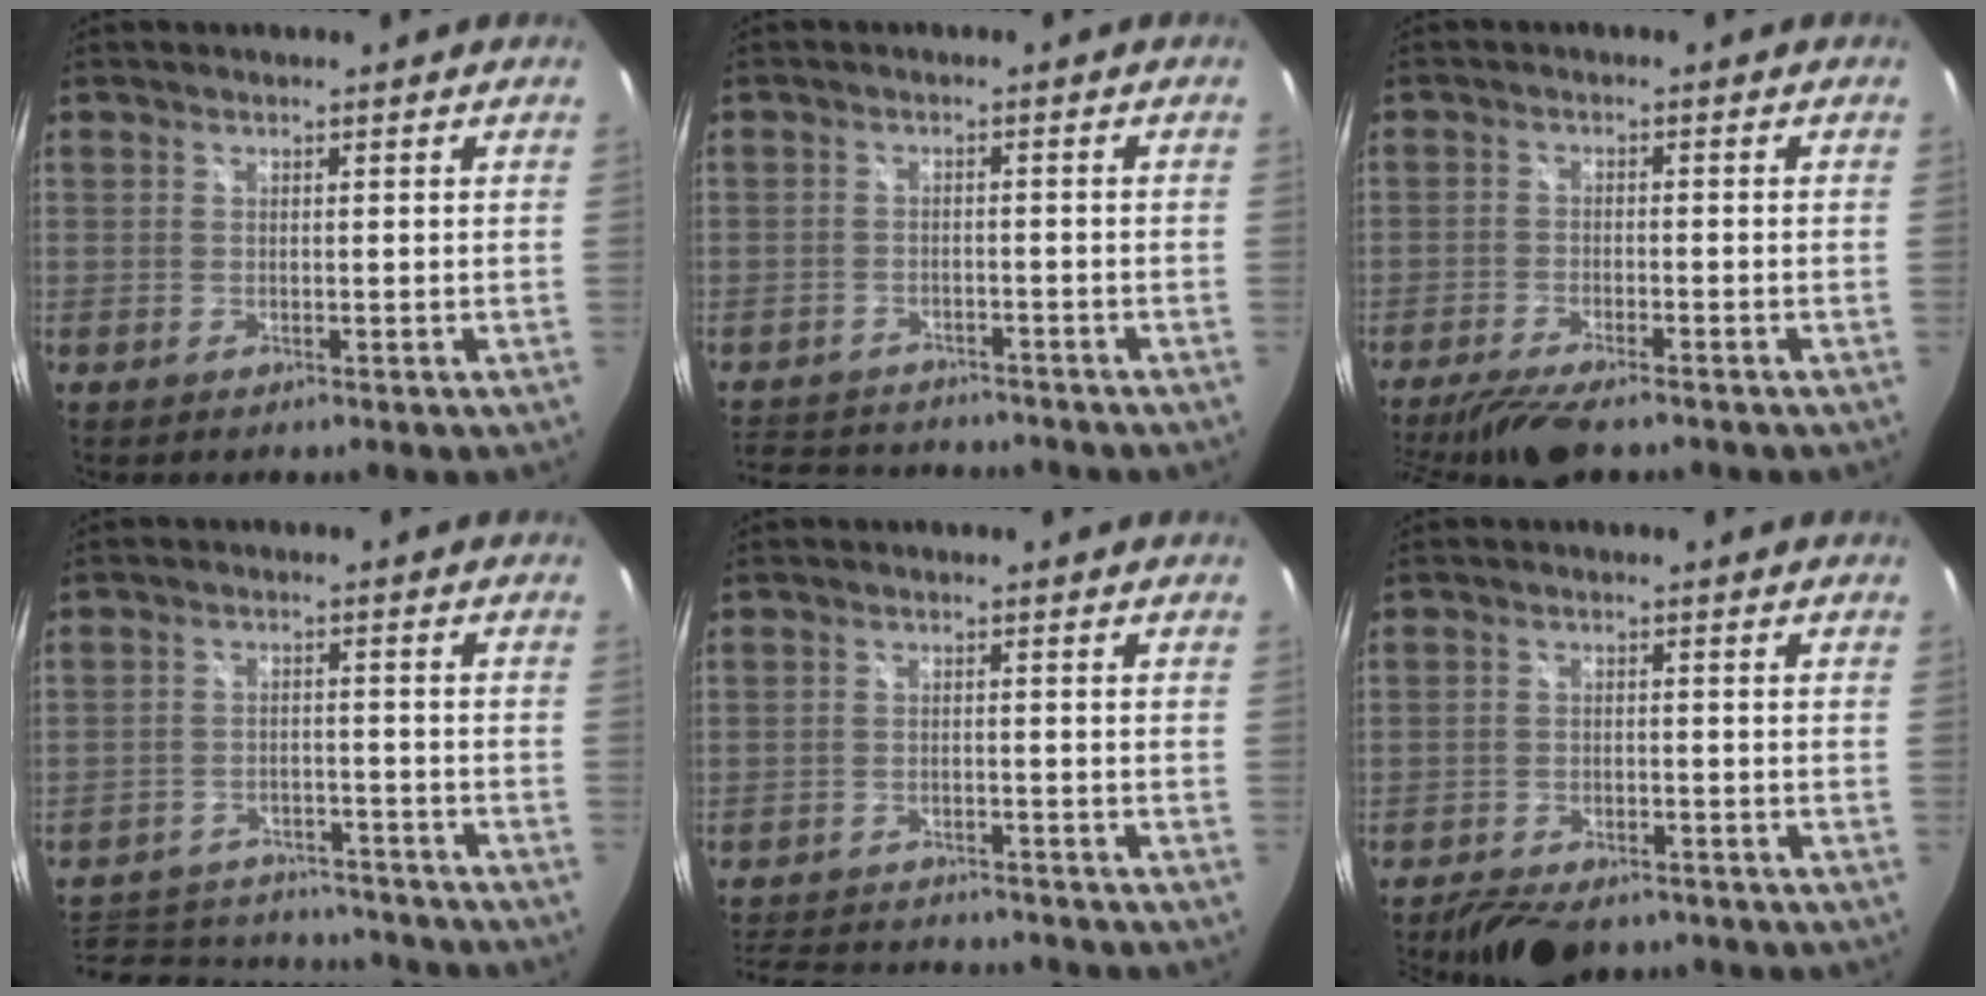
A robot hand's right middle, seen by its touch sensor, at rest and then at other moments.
{"total": 11.2, "force": [-9.8, 4.3, 3.2], "torque": [-0.091, 0.013, -0.149]}
{"total": 10.7, "force": [-8.8, 2.1, 5.7], "torque": [-0.133, -0.033, -0.150]}
{"total": 19.2, "force": [-15.6, 8.6, 7.3], "torque": [-0.175, 0.012, -0.200]}
{"total": 14.8, "force": [-13.1, 4.3, 5.3], "torque": [-0.125, -0.003, -0.192]}
{"total": 10.0, "force": [-8.2, 3.8, 4.4], "torque": [-0.100, -0.011, -0.126]}